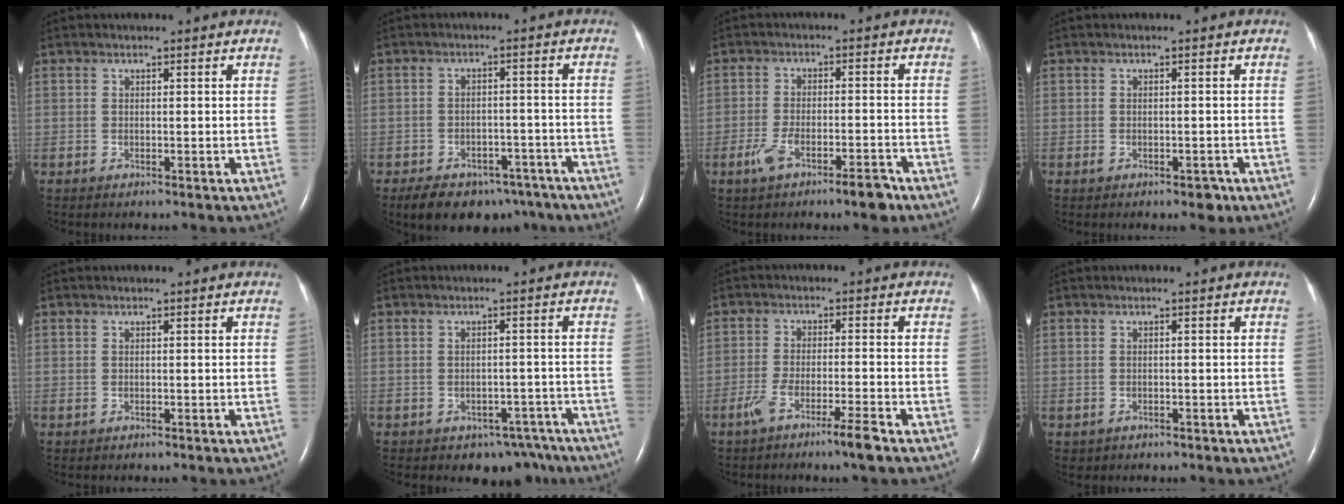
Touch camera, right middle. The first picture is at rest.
{"total": 18.7, "force": [-13.6, 9.1, 9.1], "torque": [-0.123, 0.012, -0.170]}
{"total": 6.4, "force": [-4.1, 1.3, 4.7], "torque": [-0.091, -0.002, -0.067]}
{"total": 2.3, "force": [-1.2, 1.4, 1.4], "torque": [-0.015, 0.002, -0.010]}
{"total": 0.0}
{"total": 6.3, "force": [-4.8, 3.9, 1.3], "torque": [0.003, 0.015, -0.058]}
{"total": 5.7, "force": [-3.8, -0.3, 4.3], "torque": [-0.084, -0.009, -0.073]}
{"total": 1.1, "force": [-0.5, 1.0, 0.3], "torque": [-0.012, 0.004, 0.003]}